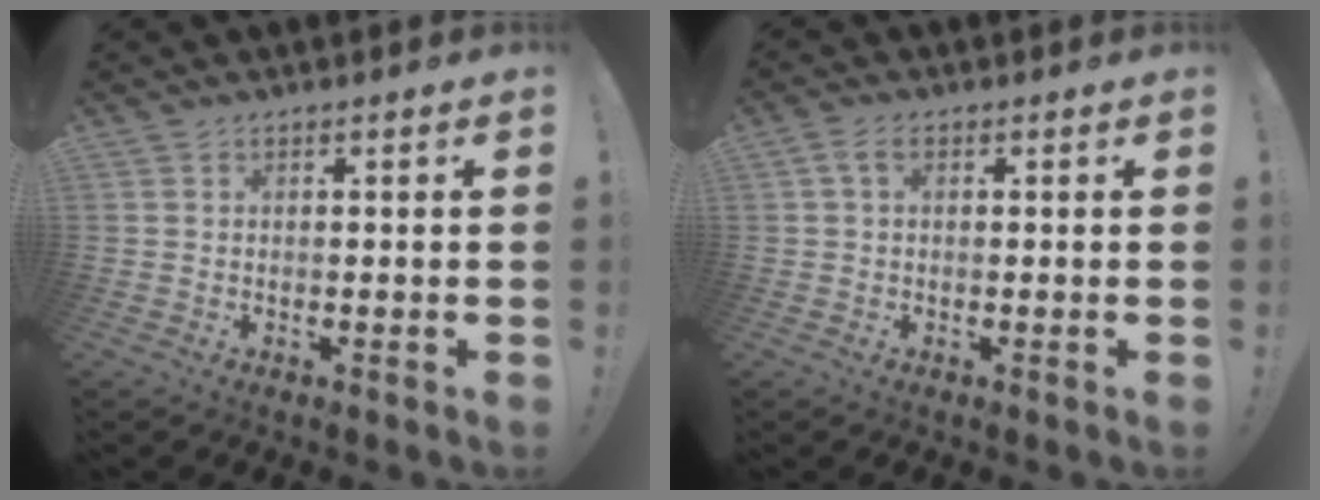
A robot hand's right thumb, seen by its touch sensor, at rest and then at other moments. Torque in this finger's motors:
{"motor_torque": [-0.21, -0.21, 0.07, -0.47, 0.09]}